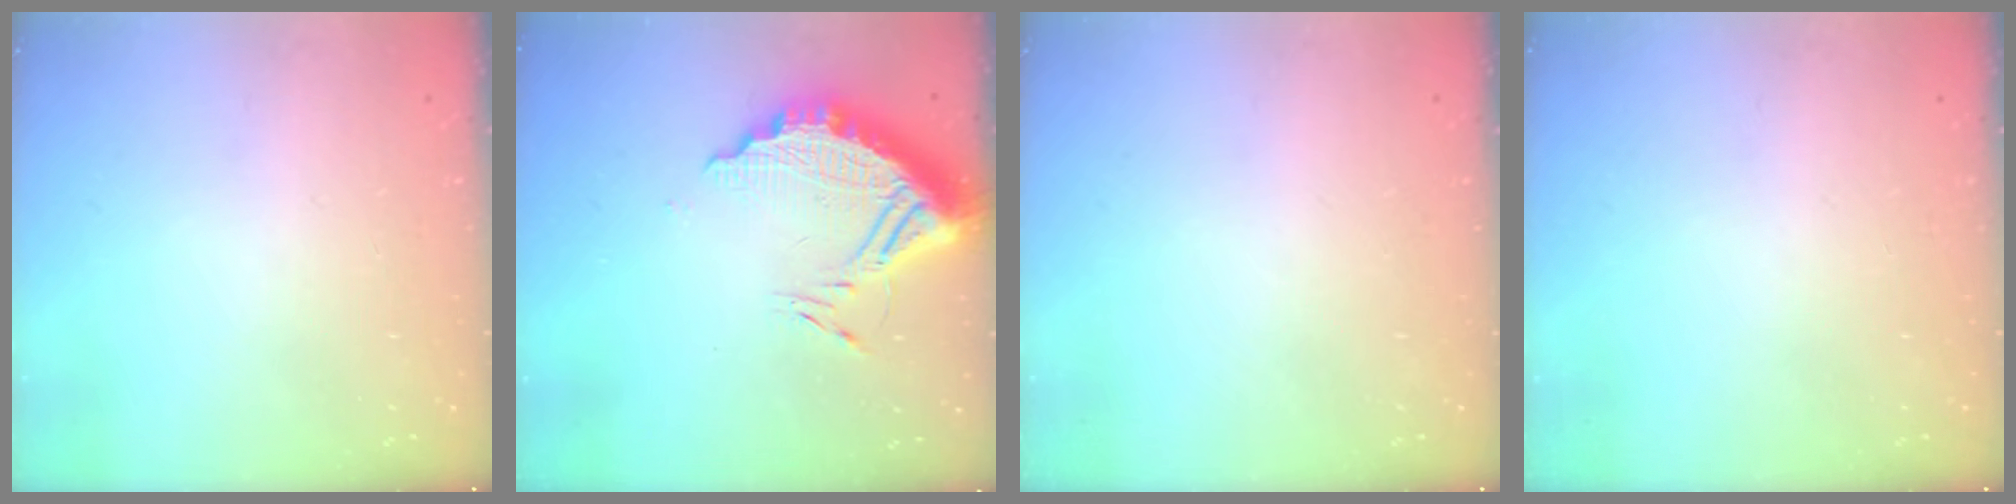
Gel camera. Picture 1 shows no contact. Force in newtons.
{"total": 14.5, "press": 14.4, "slide": 1.1}
{"total": 0.0}
{"total": 0.0}